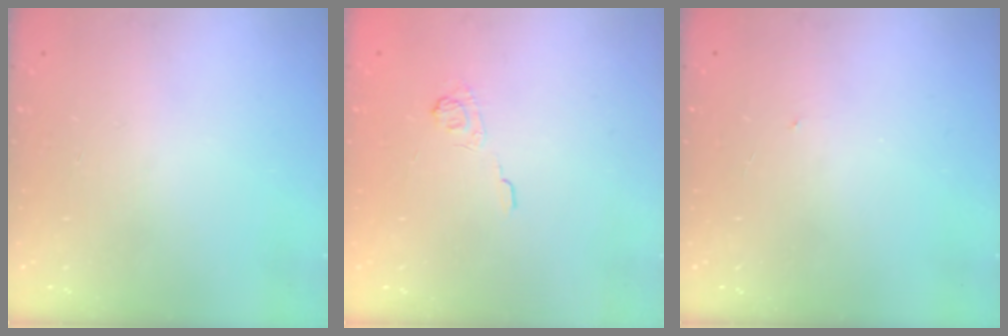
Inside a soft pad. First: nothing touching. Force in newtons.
{"total": 2.5, "press": 2.1, "slide": 1.4}
{"total": 0.6, "press": 0.6, "slide": 0.1}